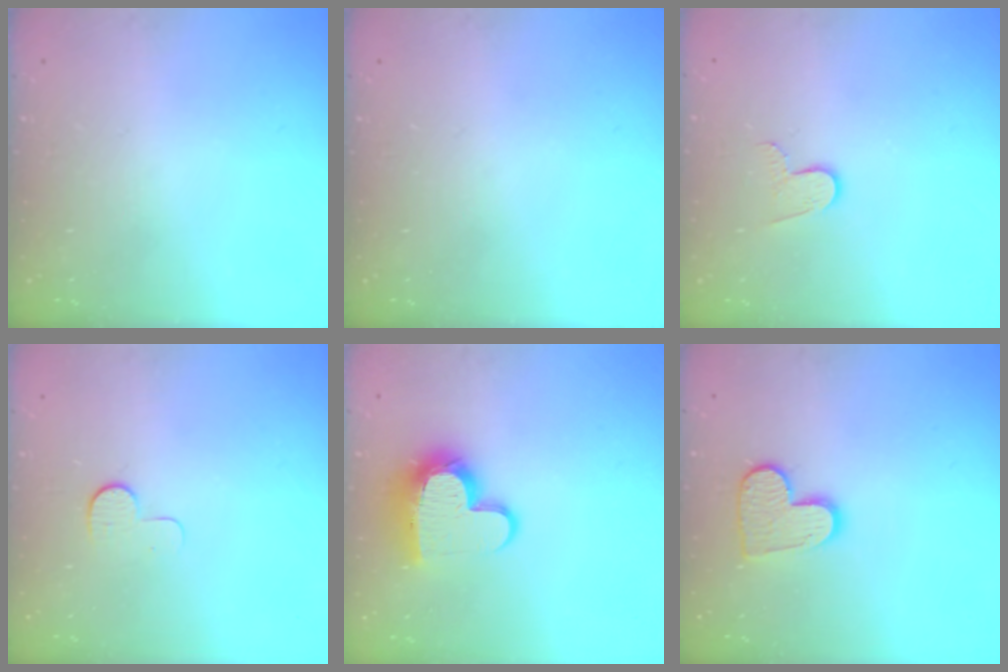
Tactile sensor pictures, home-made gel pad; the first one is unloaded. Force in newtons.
{"total": 0.0}
{"total": 5.9, "press": 5.8, "slide": 0.5}
{"total": 7.6, "press": 7.5, "slide": 0.7}
{"total": 13.0, "press": 13.0, "slide": 1.2}
{"total": 9.6, "press": 9.6, "slide": 0.6}